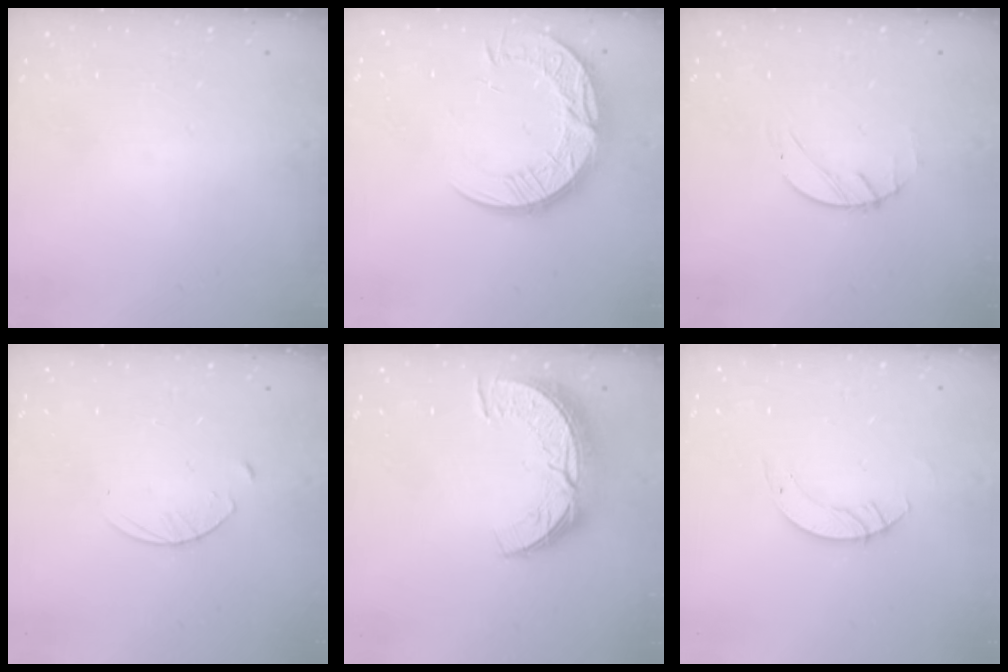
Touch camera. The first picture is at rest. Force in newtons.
{"total": 18.4, "press": 18.4, "slide": 1.0}
{"total": 1.2, "press": 1.2, "slide": 0.2}
{"total": 3.1, "press": 3.1, "slide": 0.3}
{"total": 9.7, "press": 9.7, "slide": 0.7}
{"total": 3.5, "press": 3.5, "slide": 0.3}